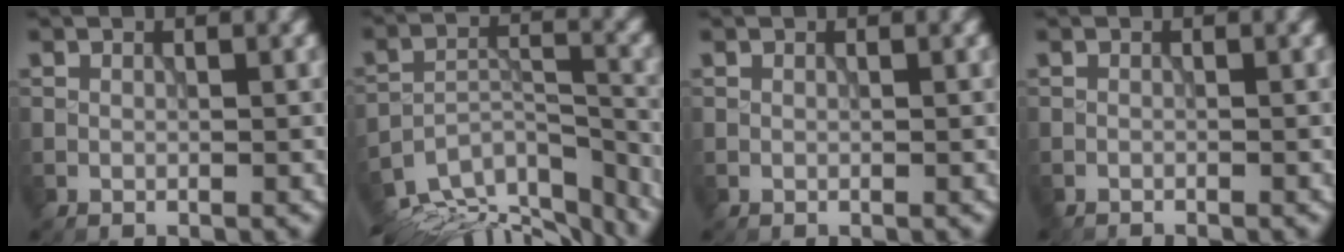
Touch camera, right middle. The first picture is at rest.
{"total": 15.2, "force": [-13.7, 4.7, 4.7], "torque": [-0.066, 0.002, -0.176]}
{"total": 0.0}
{"total": 1.1, "force": [-1.1, 0.1, 0.1], "torque": [0.007, -0.005, -0.020]}